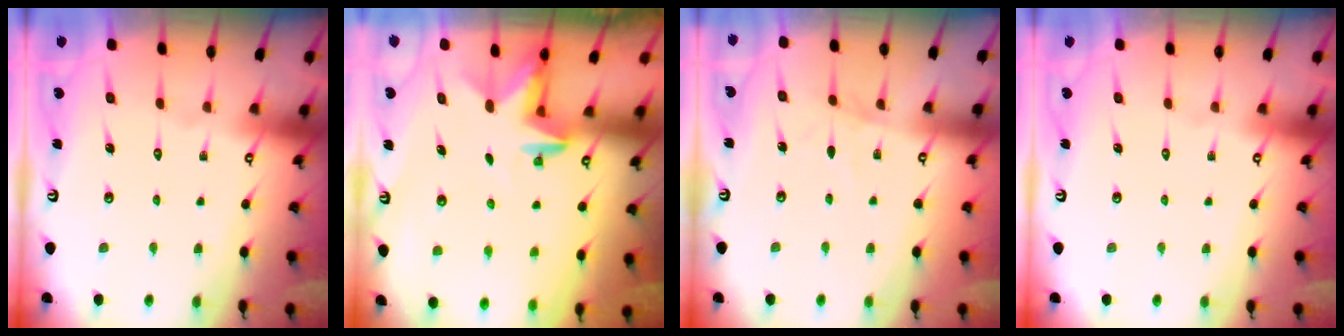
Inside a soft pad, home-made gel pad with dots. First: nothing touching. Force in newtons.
{"total": 2.5, "press": 2.4, "slide": 0.5}
{"total": 3.1, "press": 3.1, "slide": 0.4}
{"total": 0.0}